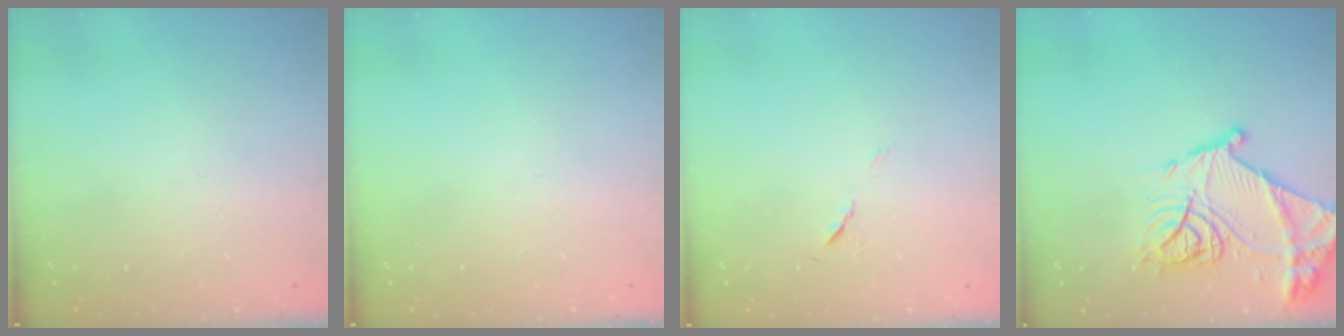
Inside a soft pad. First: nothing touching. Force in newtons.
{"total": 0.0}
{"total": 5.1, "press": 4.7, "slide": 2.1}
{"total": 20.4, "press": 20.3, "slide": 2.0}